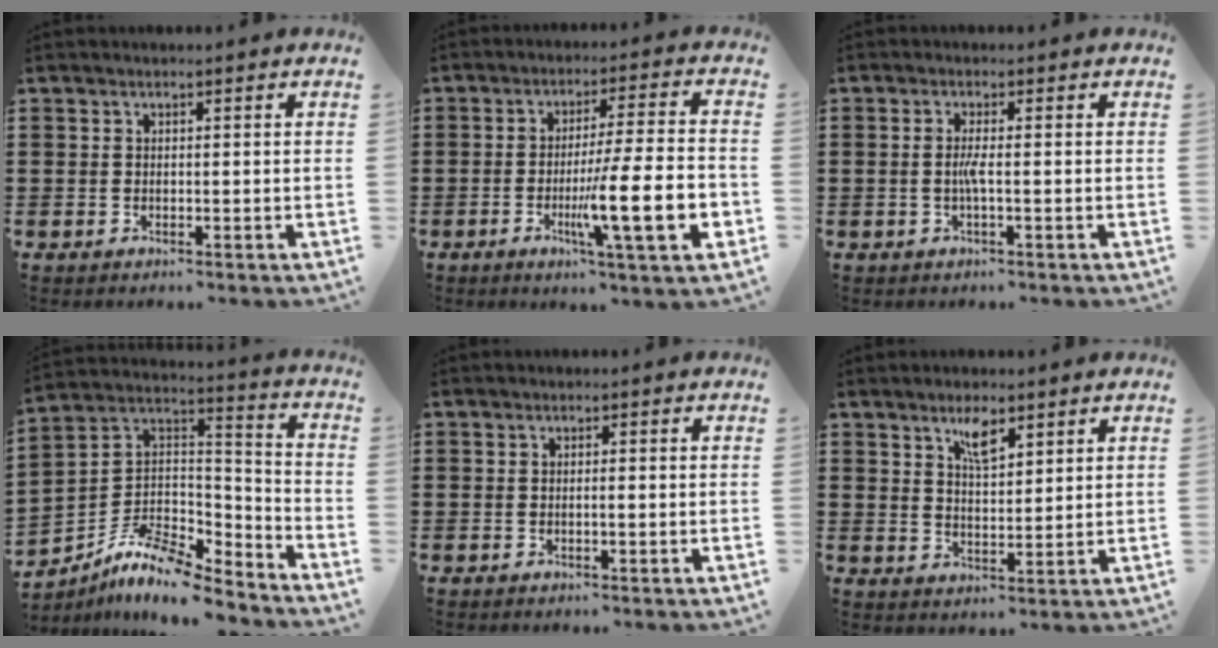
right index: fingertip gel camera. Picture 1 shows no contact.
{"total": 13.7, "force": [-3.8, 1.6, 13.0], "torque": [-0.217, -0.017, -0.067]}
{"total": 2.3, "force": [-0.4, -0.2, 2.2], "torque": [-0.051, -0.007, -0.013]}
{"total": 9.7, "force": [-8.2, 2.6, 4.5], "torque": [-0.096, 0.011, -0.165]}
{"total": 0.6, "force": [-0.2, -0.1, 0.5], "torque": [-0.009, -0.003, -0.003]}
{"total": 4.2, "force": [2.8, 1.3, 2.8], "torque": [-0.047, -0.002, 0.047]}